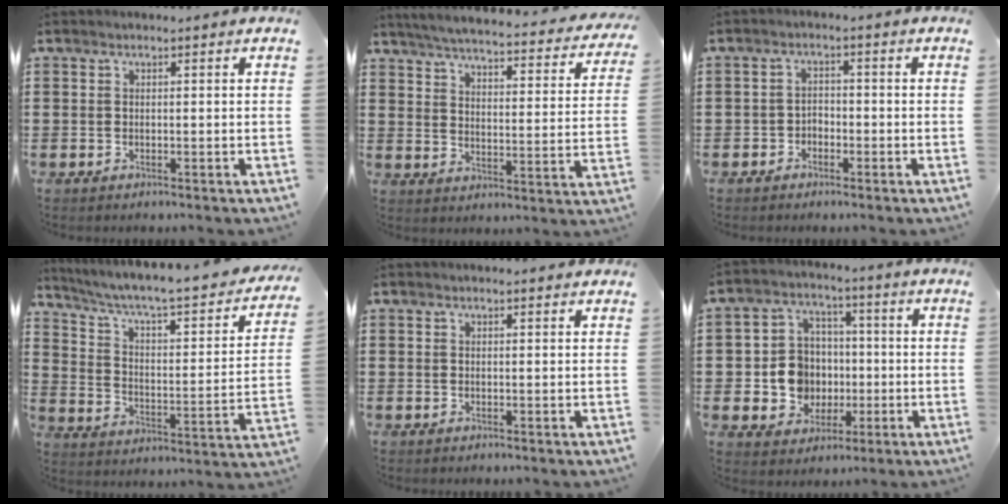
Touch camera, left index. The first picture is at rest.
{"total": 4.4, "force": [4.1, -0.4, 1.5], "torque": [-0.052, -0.034, 0.064]}
{"total": 1.9, "force": [-1.7, 1.0, 0.2], "torque": [-0.012, 0.003, -0.038]}
{"total": 4.9, "force": [3.3, 0.6, 3.5], "torque": [-0.084, -0.037, 0.046]}
{"total": 0.6, "force": [0.5, 0.0, 0.4], "torque": [-0.008, 0.000, 0.009]}
{"total": 8.4, "force": [-0.6, 7.9, 2.9], "torque": [-0.086, 0.016, -0.004]}